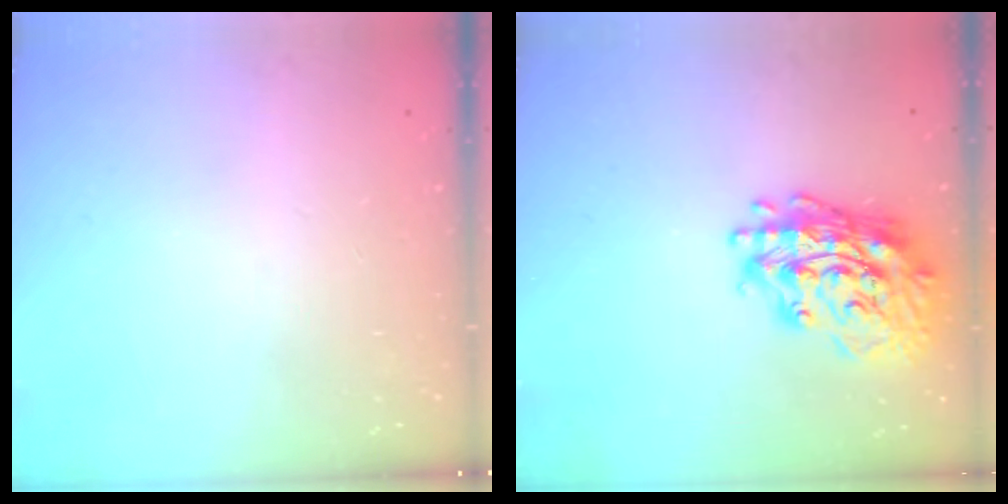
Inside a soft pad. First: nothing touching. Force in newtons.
{"total": 19.4, "press": 19.2, "slide": 3.0}